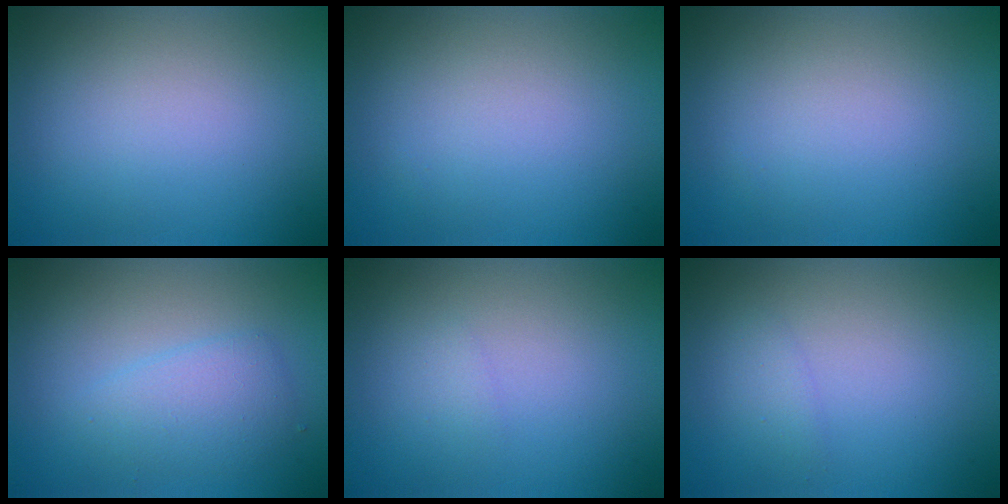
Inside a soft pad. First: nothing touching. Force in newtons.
{"total": 0.0}
{"total": 0.0}
{"total": 2.7, "press": 2.7, "slide": 0.0}
{"total": 0.6, "press": 0.6, "slide": 0.0}
{"total": 0.9, "press": 0.9, "slide": 0.1}